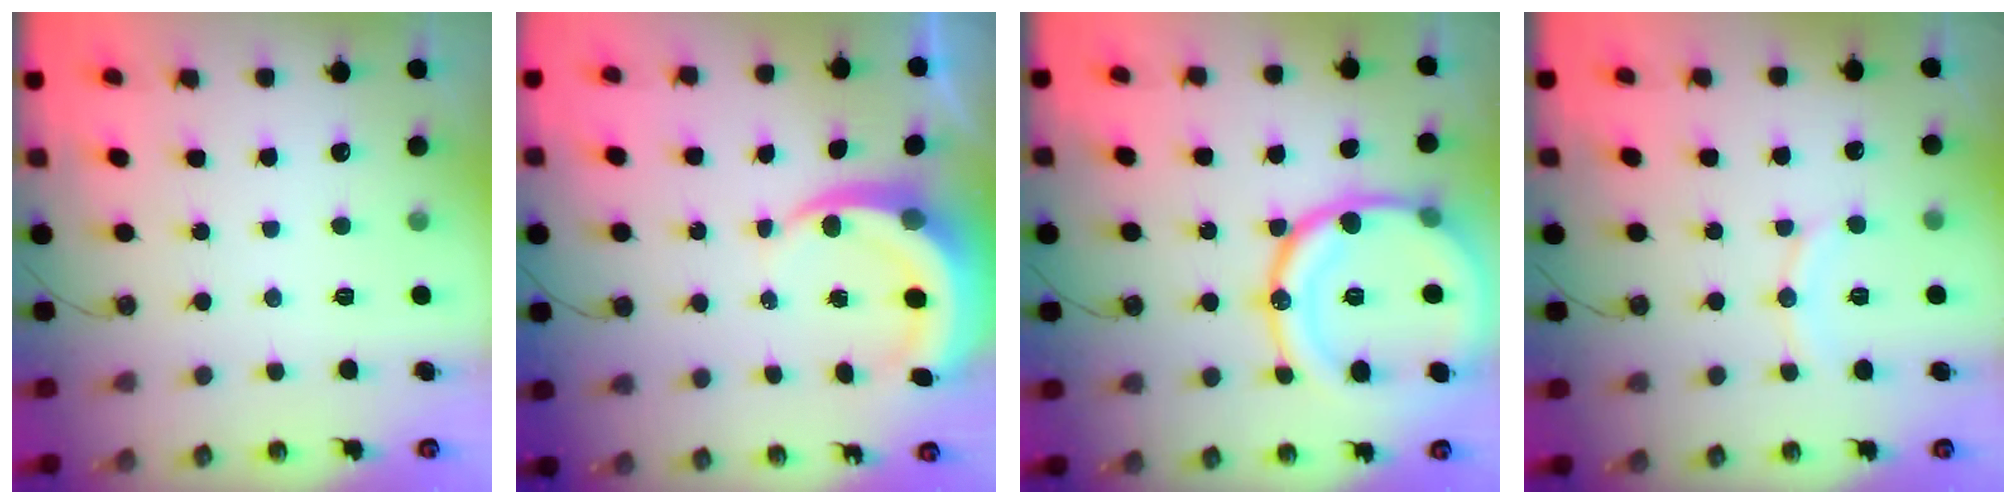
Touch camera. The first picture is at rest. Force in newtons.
{"total": 7.1, "press": 7.1, "slide": 1.0}
{"total": 23.3, "press": 23.2, "slide": 1.9}
{"total": 8.1, "press": 8.0, "slide": 0.8}